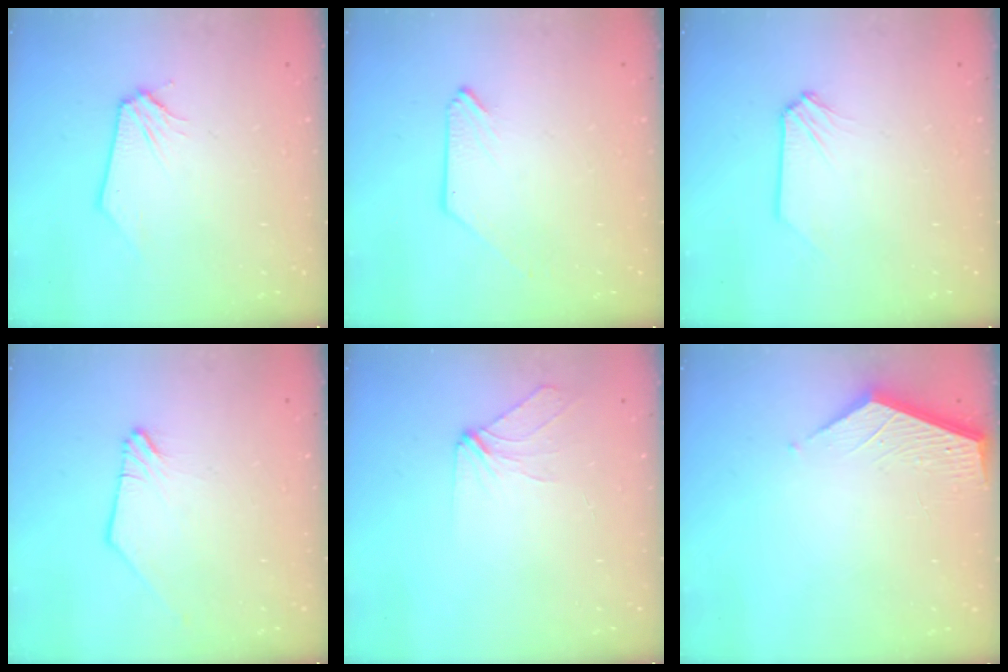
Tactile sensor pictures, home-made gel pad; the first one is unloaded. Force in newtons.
{"total": 0.0}
{"total": 0.0}
{"total": 0.0}
{"total": 4.9, "press": 4.8, "slide": 1.0}
{"total": 3.6, "press": 3.6, "slide": 0.4}